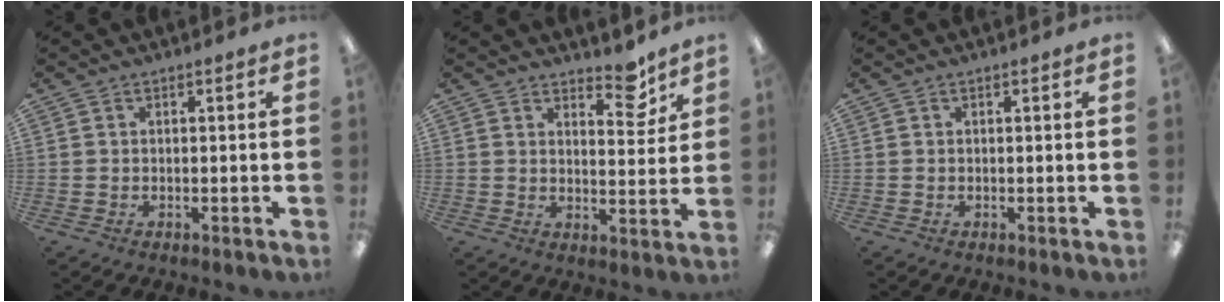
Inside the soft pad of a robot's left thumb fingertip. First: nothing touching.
{"total": 7.2, "force": [5.6, 2.8, 3.5], "torque": [-0.020, -0.044, 0.090]}
{"total": 0.0}